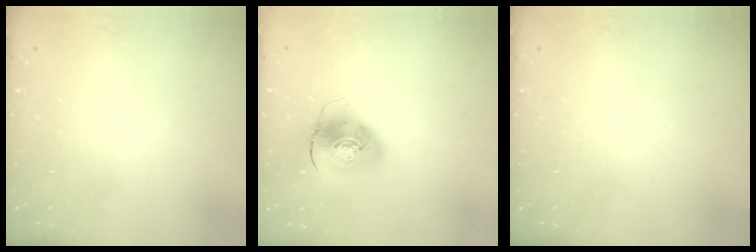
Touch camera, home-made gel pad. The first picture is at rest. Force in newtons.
{"total": 9.7, "press": 9.6, "slide": 1.4}
{"total": 0.0}